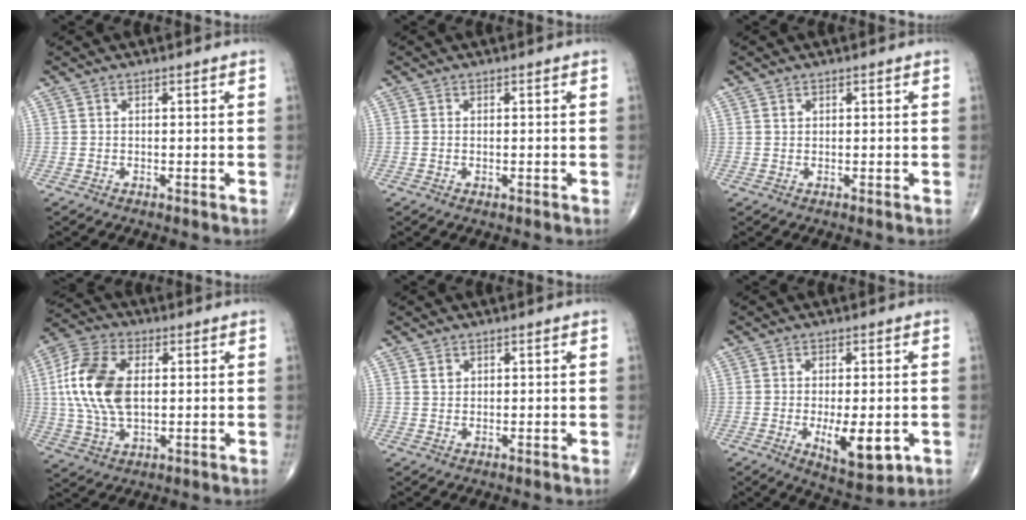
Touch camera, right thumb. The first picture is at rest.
{"total": 0.8, "force": [-0.2, 0.4, 0.7], "torque": [-0.017, -0.001, -0.003]}
{"total": 0.6, "force": [0.4, 0.4, 0.3], "torque": [0.001, -0.002, 0.008]}
{"total": 15.1, "force": [1.8, 8.6, 12.3], "torque": [-0.254, 0.007, 0.031]}
{"total": 1.5, "force": [0.8, 1.0, 0.6], "torque": [0.000, -0.005, 0.015]}
{"total": 9.5, "force": [-2.4, 3.8, 8.4], "torque": [-0.117, -0.016, -0.028]}